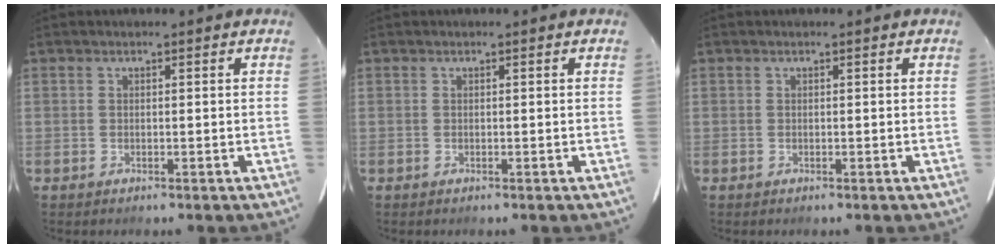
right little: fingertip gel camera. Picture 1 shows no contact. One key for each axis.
{"total": 0.0}
{"total": 0.0}